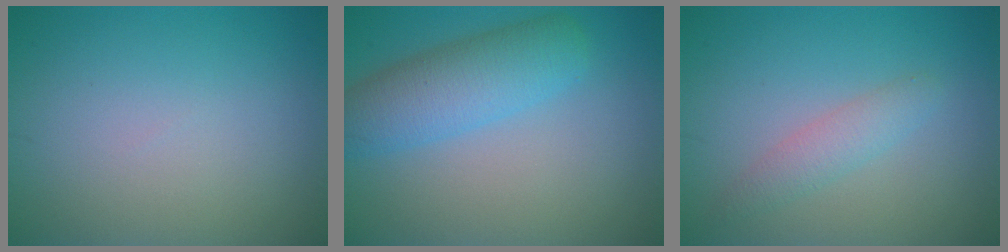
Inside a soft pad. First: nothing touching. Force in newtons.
{"total": 5.2, "press": 5.2, "slide": 0.1}
{"total": 2.0, "press": 2.0, "slide": 0.1}